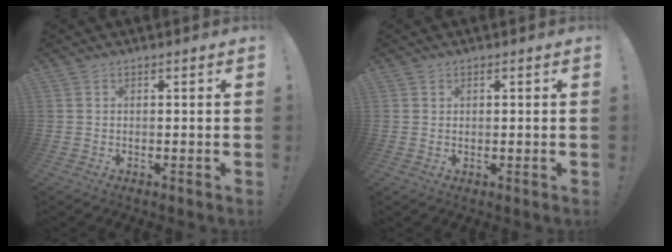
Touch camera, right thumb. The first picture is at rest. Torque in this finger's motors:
{"motor_torque": [-0.02, -0.42, 0.01, -0.07, -0.01]}